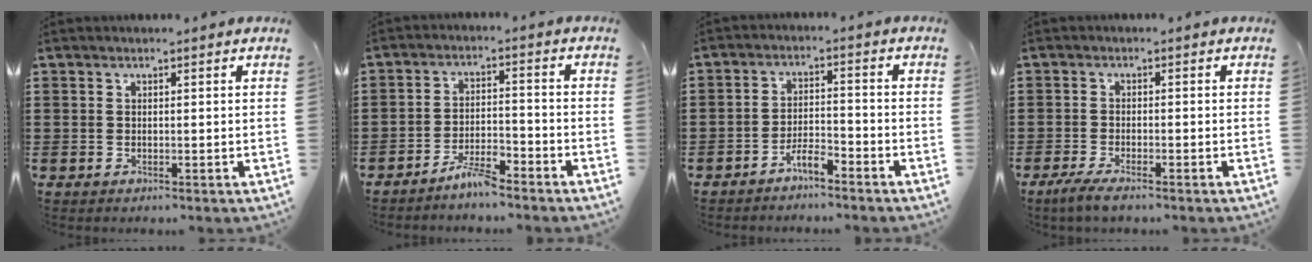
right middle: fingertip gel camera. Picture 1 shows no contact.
{"total": 4.3, "force": [-3.9, 0.6, 1.8], "torque": [-0.045, 0.005, -0.081]}
{"total": 3.9, "force": [-3.6, 0.6, 1.3], "torque": [-0.032, 0.005, -0.076]}
{"total": 2.8, "force": [-2.4, 0.3, 1.5], "torque": [-0.040, -0.004, -0.050]}